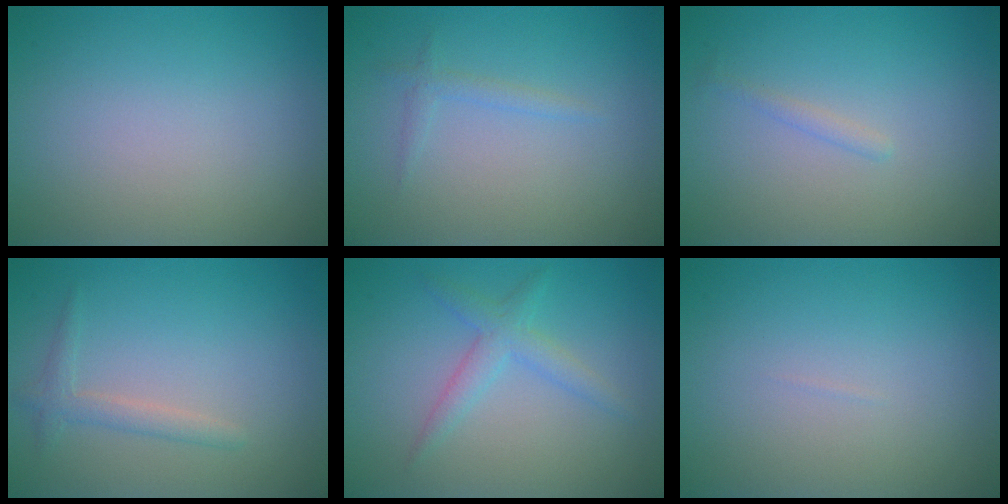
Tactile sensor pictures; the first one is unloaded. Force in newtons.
{"total": 1.0, "press": 1.0, "slide": 0.1}
{"total": 0.7, "press": 0.7, "slide": 0.1}
{"total": 1.6, "press": 1.6, "slide": 0.1}
{"total": 2.3, "press": 2.3, "slide": 0.1}
{"total": 0.0}